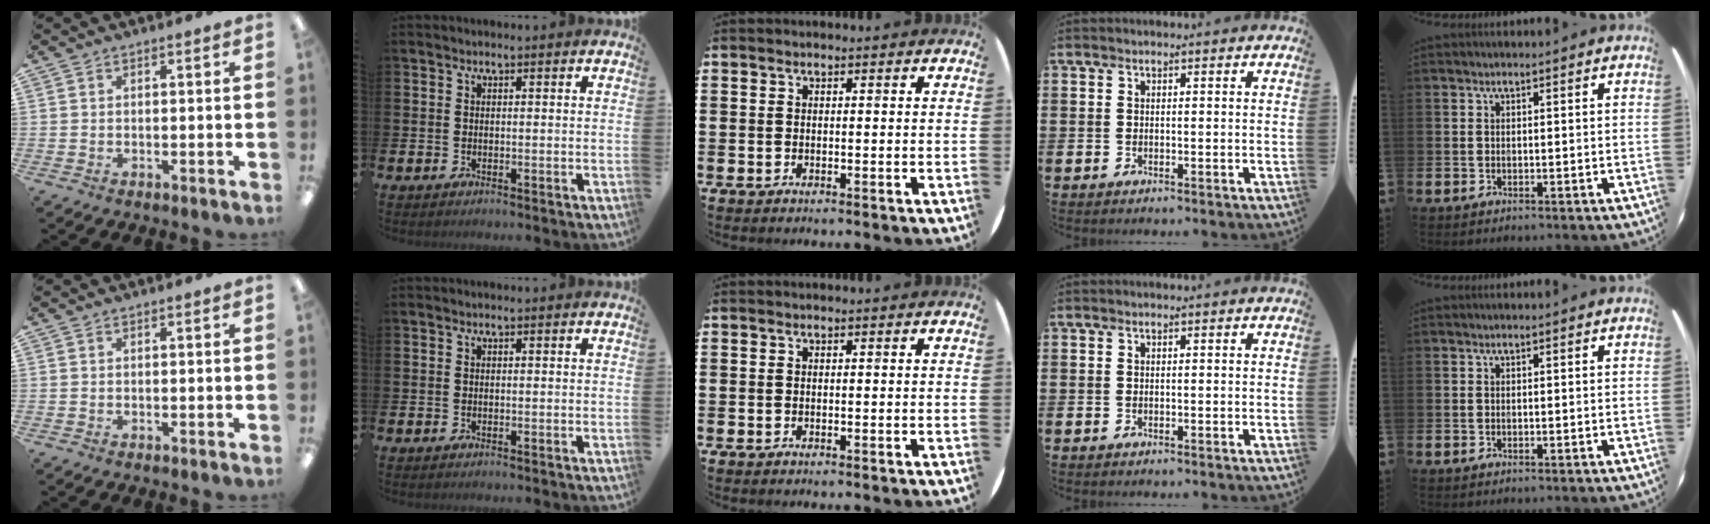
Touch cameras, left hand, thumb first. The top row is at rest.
{}